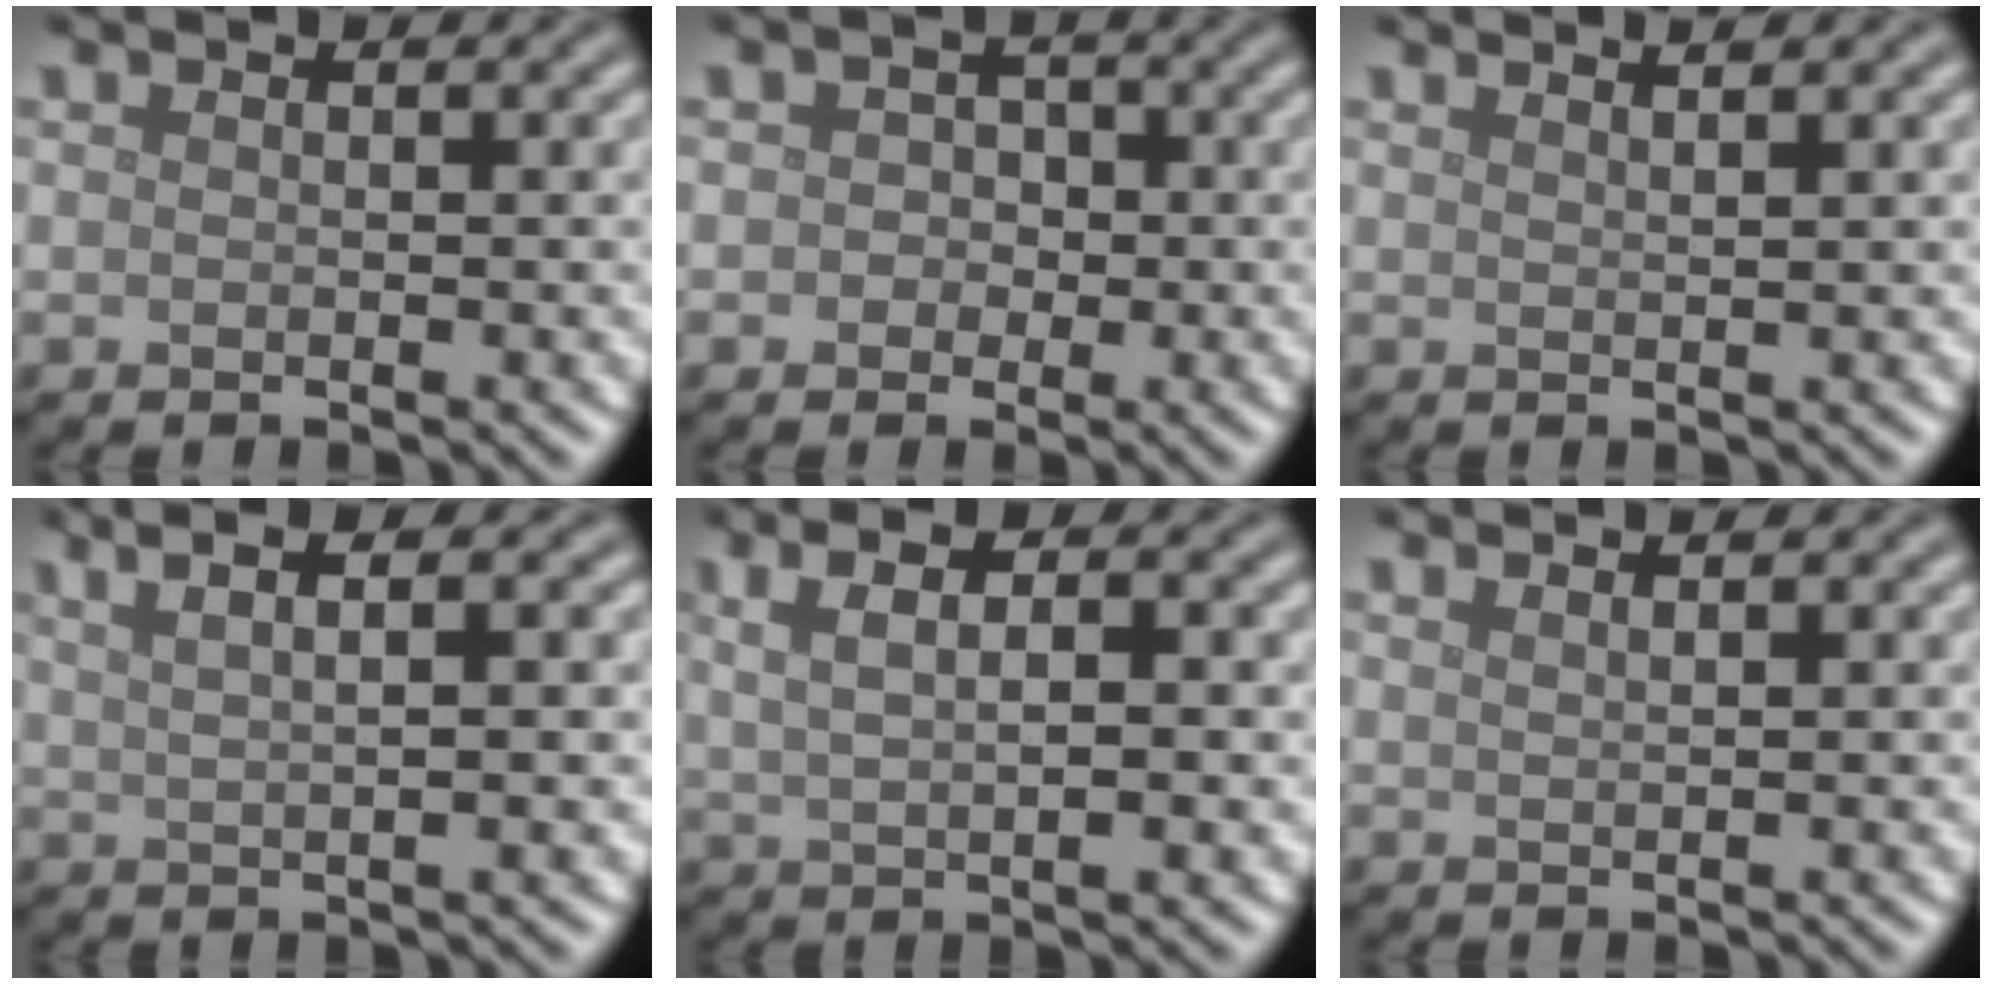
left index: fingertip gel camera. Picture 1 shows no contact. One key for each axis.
{"total": 1.8, "fx": -0.1, "fy": 1.7, "fz": 0.6, "tx": 0.013, "ty": 0.006, "tz": -0.013}
{"total": 2.4, "fx": 1.8, "fy": 0.8, "fz": 1.2, "tx": 0.008, "ty": 0.008, "tz": 0.000}
{"total": 6.3, "fx": 3.3, "fy": 2.3, "fz": 4.8, "tx": -0.058, "ty": 0.024, "tz": 0.026}
{"total": 5.5, "fx": 1.8, "fy": 2.1, "fz": 4.7, "tx": -0.075, "ty": 0.010, "tz": 0.021}
{"total": 1.5, "fx": 1.1, "fy": 0.6, "fz": 0.9, "tx": 0.002, "ty": -0.002, "tz": 0.002}